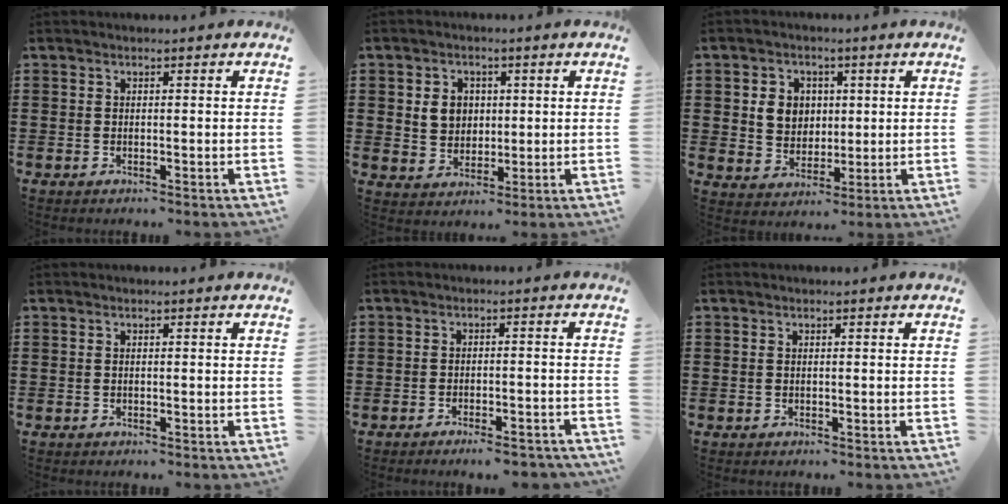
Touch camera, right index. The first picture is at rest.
{"total": 4.6, "force": [0.9, 4.0, 2.1], "torque": [-0.056, 0.013, 0.015]}
{"total": 5.5, "force": [1.1, 4.9, 2.4], "torque": [-0.059, 0.013, 0.016]}
{"total": 0.0}
{"total": 3.1, "force": [-2.8, 0.1, 1.3], "torque": [-0.020, 0.000, -0.053]}
{"total": 0.0}